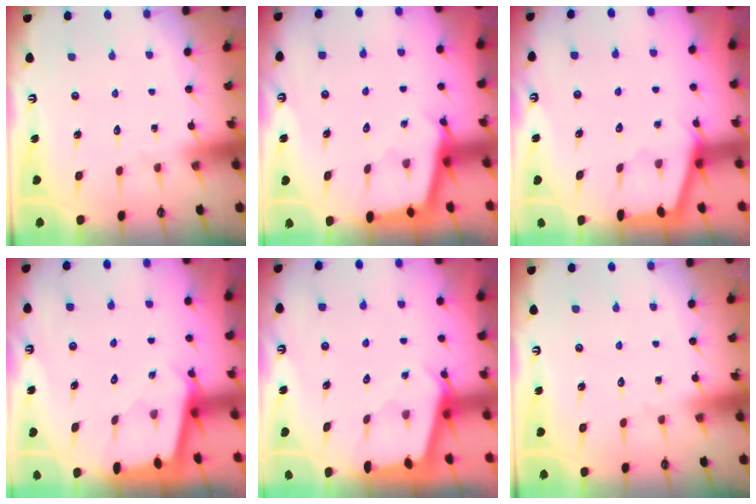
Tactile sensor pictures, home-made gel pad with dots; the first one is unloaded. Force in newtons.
{"total": 2.3, "press": 2.3, "slide": 0.2}
{"total": 1.8, "press": 1.8, "slide": 0.2}
{"total": 1.9, "press": 1.9, "slide": 0.1}
{"total": 2.4, "press": 2.4, "slide": 0.3}
{"total": 0.0}